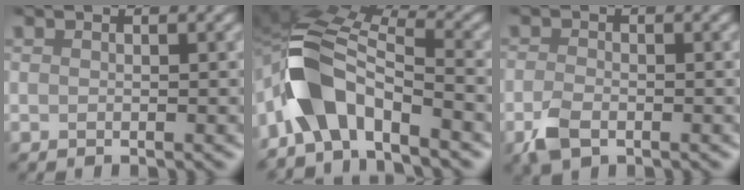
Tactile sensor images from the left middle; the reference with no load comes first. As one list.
[{"total": 6.7, "force": [-3.9, 3.0, 4.6], "torque": [-0.091, 0.004, -0.085]}, {"total": 2.2, "force": [-1.3, 1.2, 1.2], "torque": [-0.038, -0.006, -0.034]}]